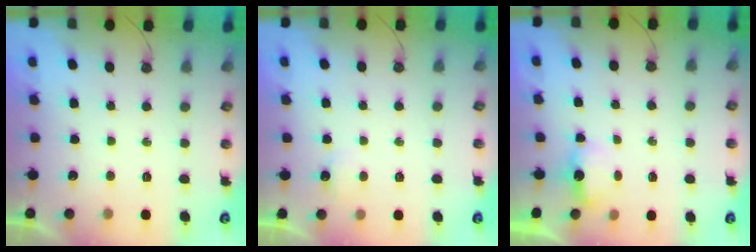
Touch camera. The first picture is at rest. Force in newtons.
{"total": 2.6, "press": 2.6, "slide": 0.4}
{"total": 3.4, "press": 3.4, "slide": 0.5}